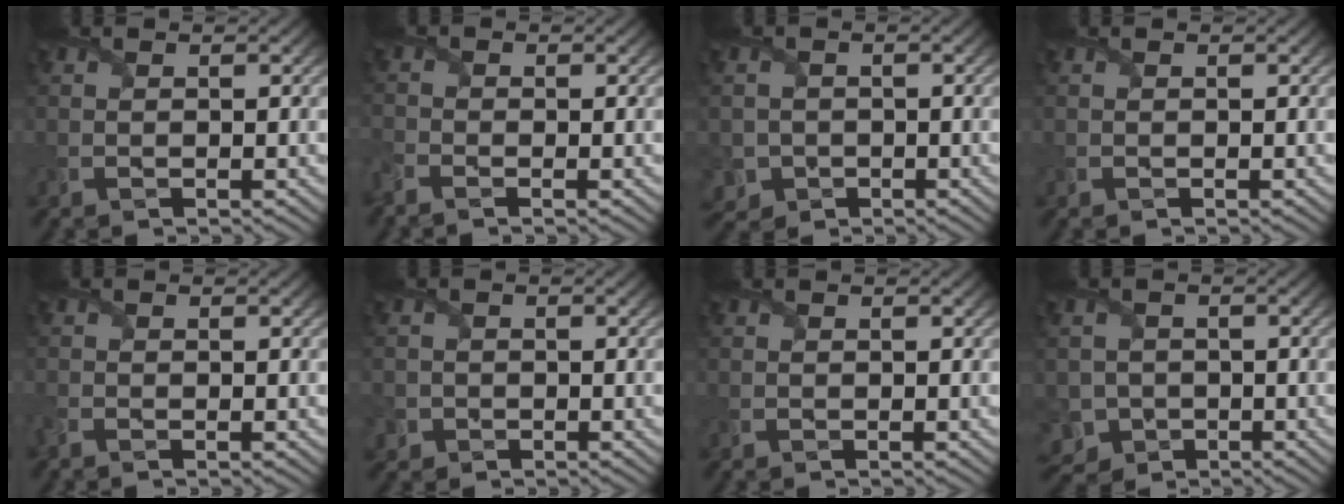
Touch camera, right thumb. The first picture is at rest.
{"total": 2.3, "force": [-2.0, 0.7, 1.0], "torque": [-0.032, -0.015, -0.053]}
{"total": 3.4, "force": [-1.2, 3.1, 0.7], "torque": [-0.023, -0.014, -0.029]}
{"total": 0.0}
{"total": 1.3, "force": [-1.0, 0.5, 0.7], "torque": [-0.026, -0.008, -0.029]}
{"total": 2.0, "force": [-0.9, 1.8, 0.2], "torque": [-0.002, -0.006, -0.018]}
{"total": 0.0}
{"total": 5.2, "force": [-2.1, 4.5, 1.6], "torque": [-0.048, -0.019, -0.042]}